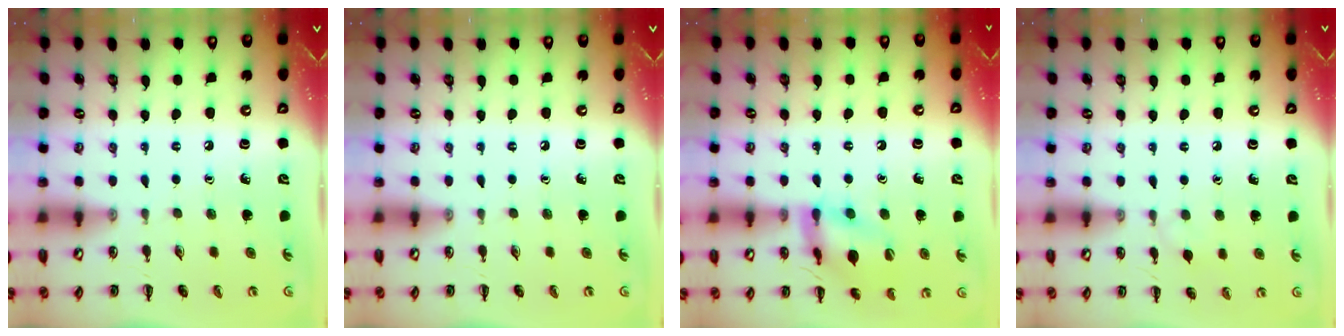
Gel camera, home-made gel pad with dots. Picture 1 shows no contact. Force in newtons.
{"total": 0.0}
{"total": 14.7, "press": 14.7, "slide": 1.1}
{"total": 5.3, "press": 5.0, "slide": 1.7}